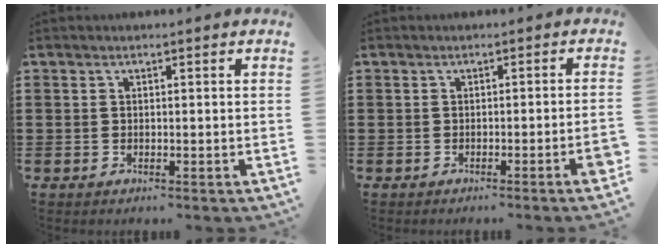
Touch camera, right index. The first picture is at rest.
{"total": 2.0, "force": [-1.1, -0.5, 1.6], "torque": [-0.026, -0.007, -0.021]}